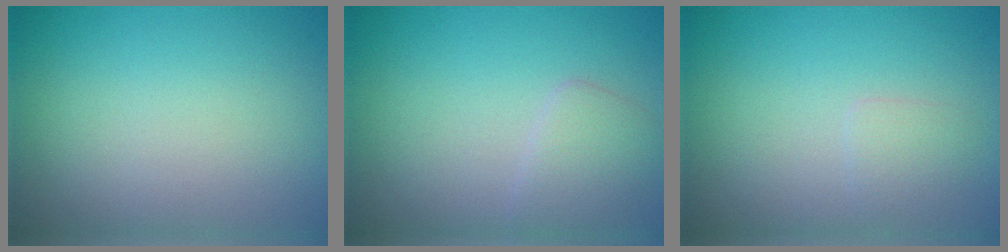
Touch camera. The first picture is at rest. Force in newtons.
{"total": 1.9, "press": 1.9, "slide": 0.0}
{"total": 1.1, "press": 1.1, "slide": 0.1}